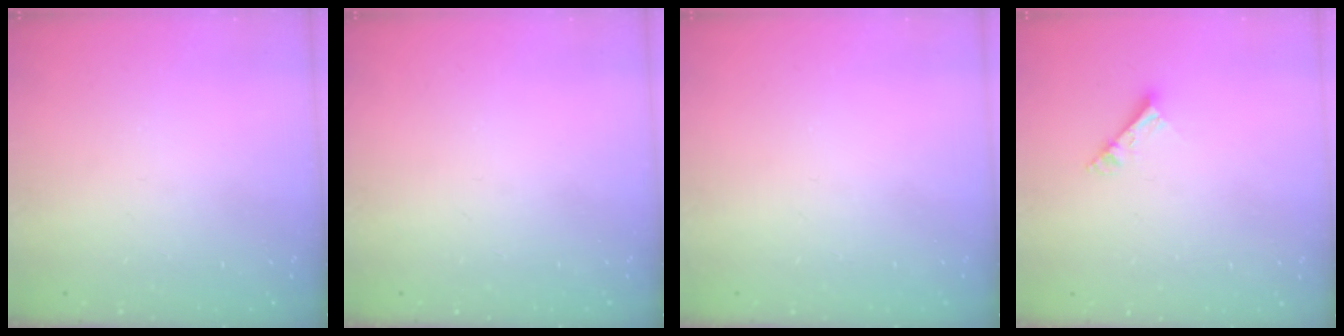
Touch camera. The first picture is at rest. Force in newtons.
{"total": 0.0}
{"total": 0.0}
{"total": 5.0, "press": 4.9, "slide": 0.4}